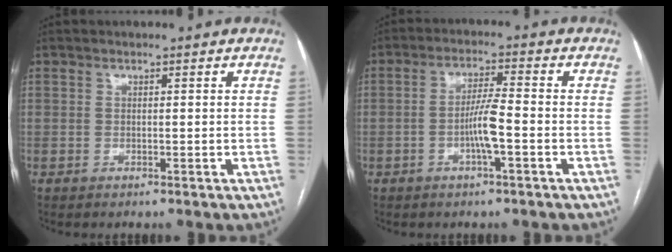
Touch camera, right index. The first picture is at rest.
{"total": 5.3, "force": [-1.7, 0.2, 5.1], "torque": [-0.103, 0.005, -0.031]}